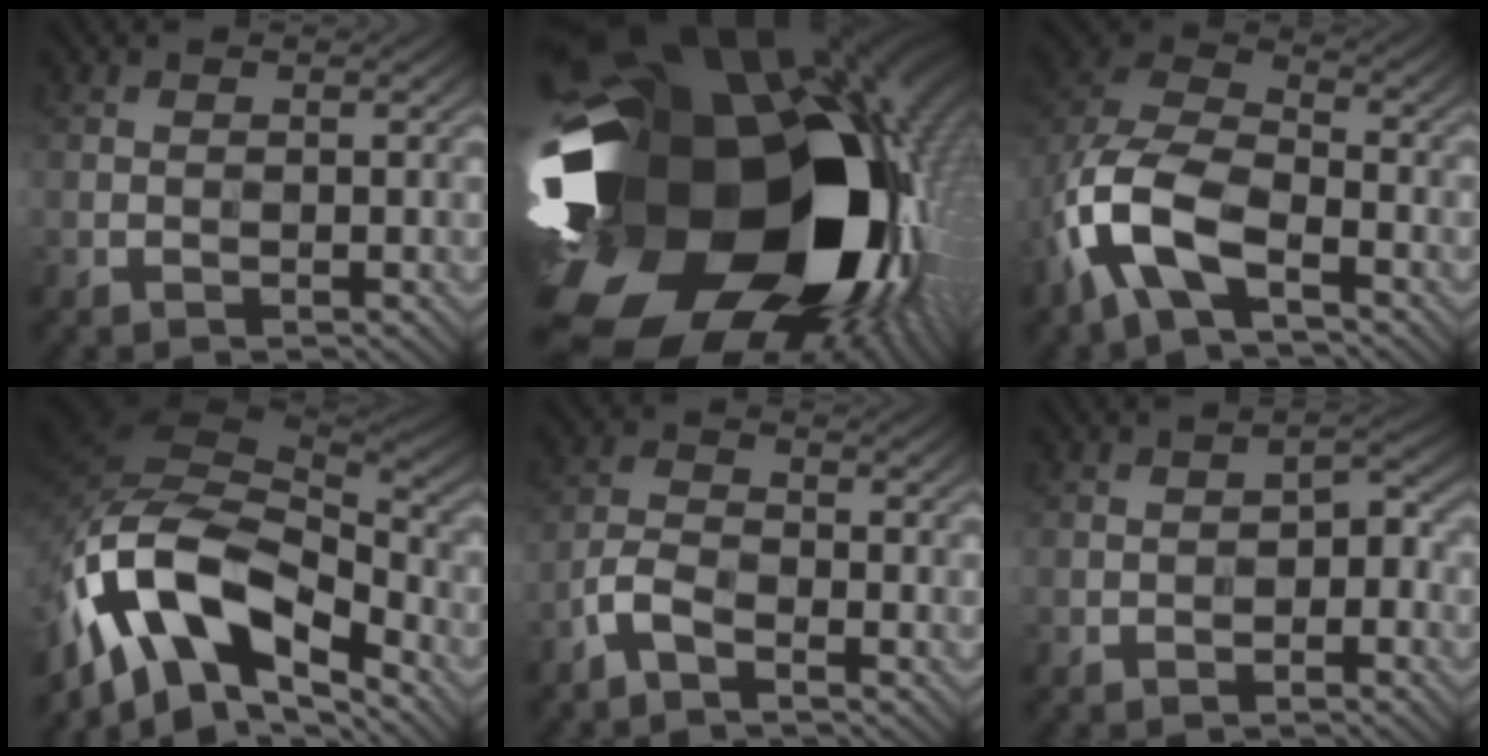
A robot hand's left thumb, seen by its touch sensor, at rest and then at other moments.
{"total": 22.1, "force": [-2.8, 15.9, 15.1], "torque": [-0.295, -0.053, -0.051]}
{"total": 11.3, "force": [-5.3, 5.6, 8.2], "torque": [-0.198, -0.009, -0.116]}
{"total": 15.4, "force": [-7.8, 8.0, 10.6], "torque": [-0.236, -0.004, -0.156]}
{"total": 2.9, "force": [-2.4, 0.7, 1.5], "torque": [-0.034, 0.006, -0.060]}
{"total": 3.2, "force": [-1.6, 1.7, 2.2], "torque": [-0.023, 0.006, -0.031]}